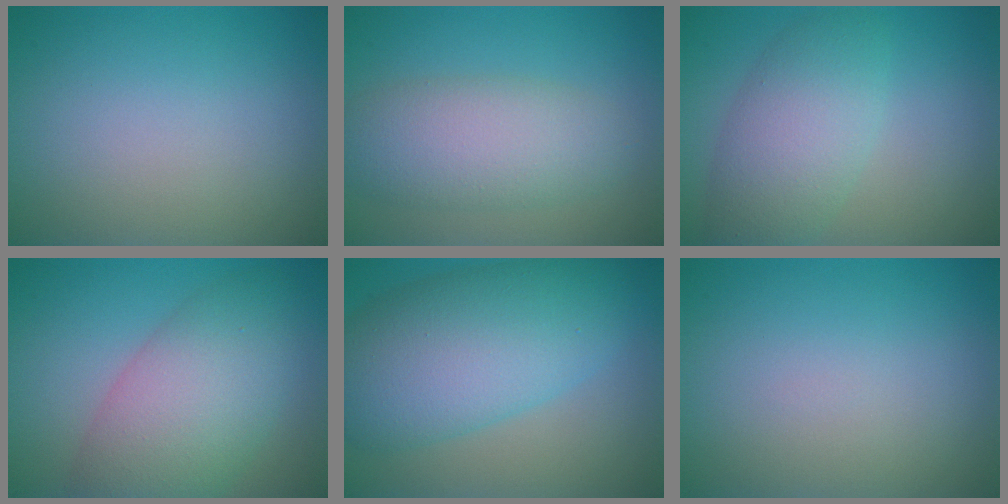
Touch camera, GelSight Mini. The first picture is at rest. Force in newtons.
{"total": 5.6, "press": 5.6, "slide": 0.1}
{"total": 5.5, "press": 5.5, "slide": 0.2}
{"total": 8.0, "press": 8.0, "slide": 0.5}
{"total": 10.0, "press": 10.0, "slide": 0.2}
{"total": 0.0}